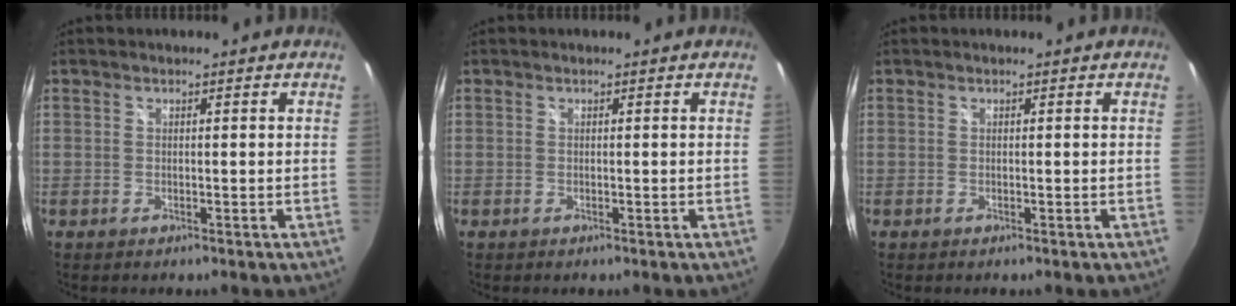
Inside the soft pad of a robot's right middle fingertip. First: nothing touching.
{"total": 0.0}
{"total": 0.0}